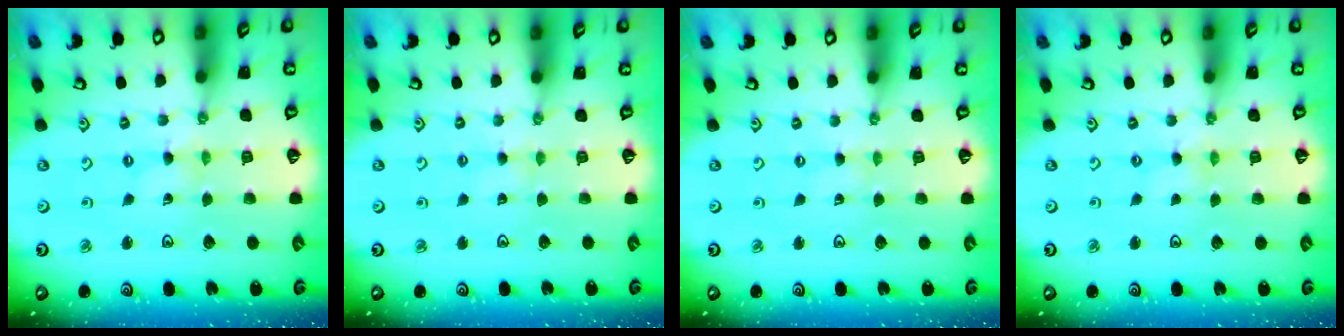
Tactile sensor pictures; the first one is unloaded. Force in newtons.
{"total": 2.0, "press": 2.0, "slide": 0.3}
{"total": 0.0}
{"total": 0.0}